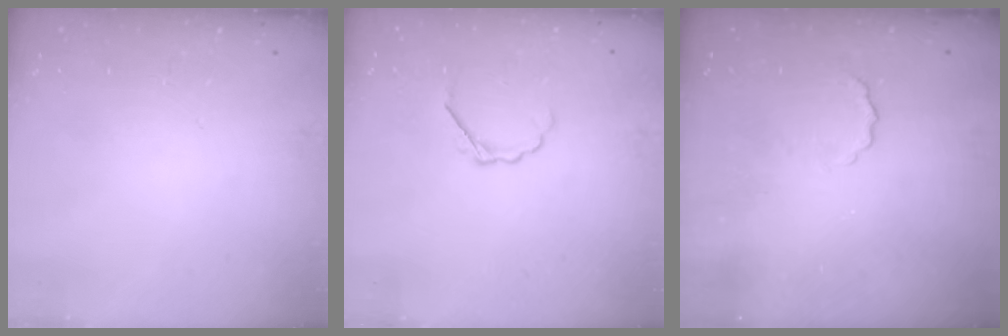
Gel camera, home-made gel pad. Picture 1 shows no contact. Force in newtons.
{"total": 2.9, "press": 2.7, "slide": 0.9}
{"total": 3.5, "press": 3.4, "slide": 0.8}